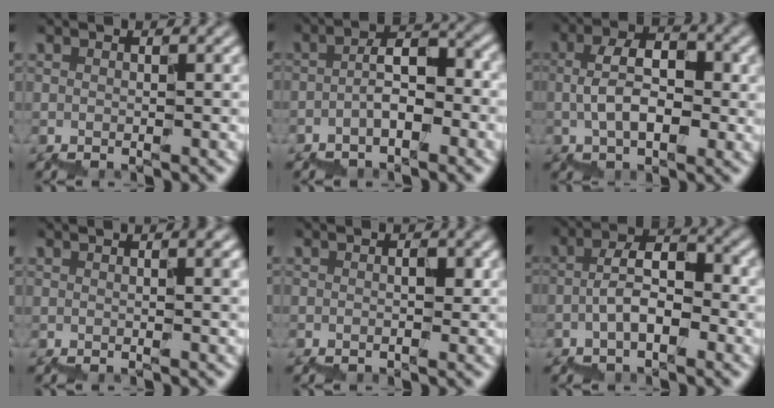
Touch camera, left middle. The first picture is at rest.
{"total": 2.8, "force": [-1.6, 1.0, 2.0], "torque": [-0.047, 0.019, -0.036]}
{"total": 3.8, "force": [0.1, 2.2, 3.1], "torque": [-0.065, 0.015, 0.002]}
{"total": 2.3, "force": [0.6, 0.8, 2.1], "torque": [-0.017, 0.012, 0.006]}
{"total": 0.7, "force": [0.0, 0.5, 0.5], "torque": [-0.013, 0.005, -0.002]}
{"total": 3.2, "force": [-1.1, 1.5, 2.7], "torque": [-0.057, 0.024, -0.027]}